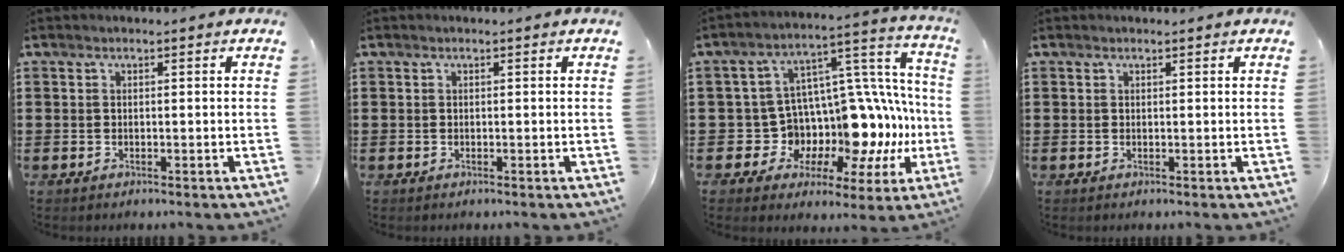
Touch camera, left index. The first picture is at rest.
{"total": 0.0}
{"total": 8.3, "force": [-0.9, 7.1, 4.2], "torque": [-0.077, -0.061, -0.008]}
{"total": 0.0}